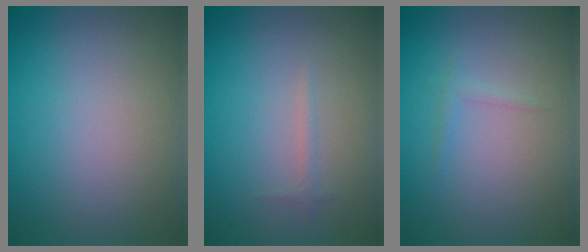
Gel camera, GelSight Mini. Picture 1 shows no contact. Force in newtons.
{"total": 0.7, "press": 0.7, "slide": 0.1}
{"total": 0.8, "press": 0.8, "slide": 0.1}